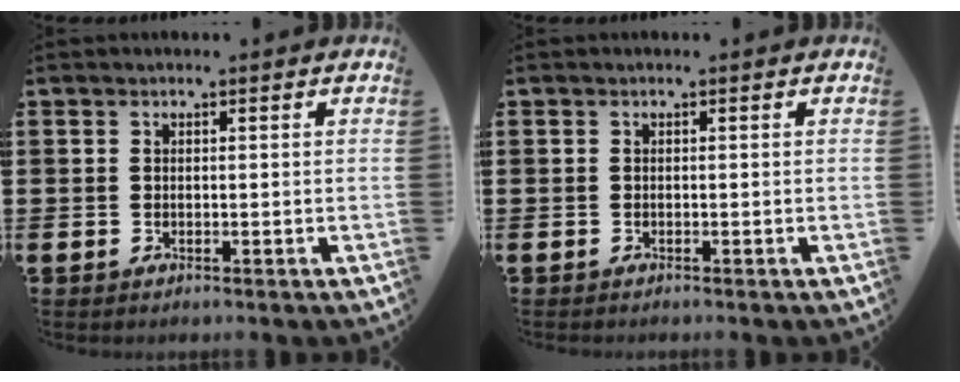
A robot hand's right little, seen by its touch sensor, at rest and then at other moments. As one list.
[{"total": 0.0}]